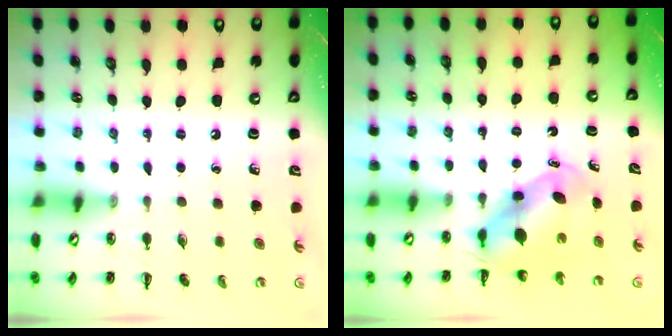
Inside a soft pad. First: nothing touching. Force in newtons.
{"total": 6.3, "press": 6.2, "slide": 1.1}